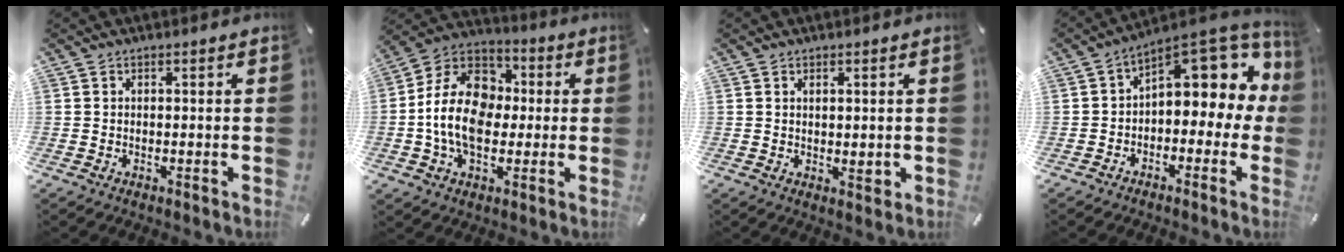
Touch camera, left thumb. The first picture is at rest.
{"total": 16.4, "force": [-2.1, 12.5, 10.4], "torque": [-0.222, 0.023, -0.039]}
{"total": 1.7, "force": [0.4, 1.0, 1.3], "torque": [-0.019, -0.002, 0.005]}
{"total": 12.0, "force": [5.2, 6.7, 8.5], "torque": [-0.107, -0.046, 0.088]}